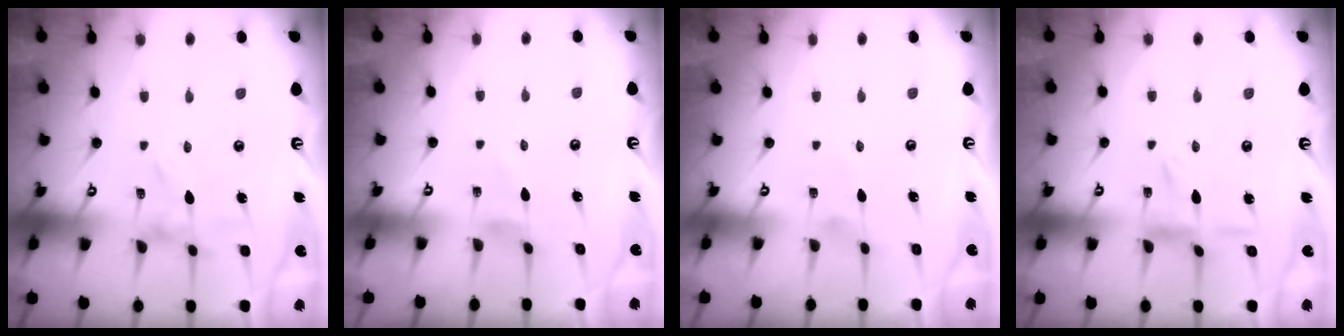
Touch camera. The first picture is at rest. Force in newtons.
{"total": 1.3, "press": 1.3, "slide": 0.2}
{"total": 0.0}
{"total": 0.6, "press": 0.6, "slide": 0.2}